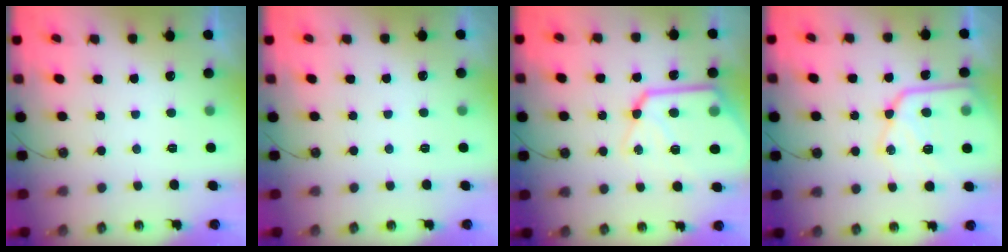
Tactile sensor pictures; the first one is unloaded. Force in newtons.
{"total": 2.0, "press": 2.0, "slide": 0.4}
{"total": 18.9, "press": 18.8, "slide": 2.0}
{"total": 17.0, "press": 16.9, "slide": 1.6}